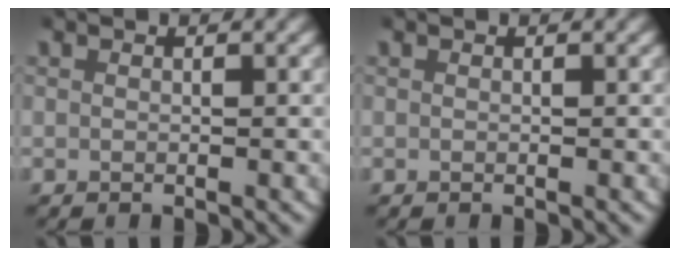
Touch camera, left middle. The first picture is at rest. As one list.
[{"total": 0.0}]